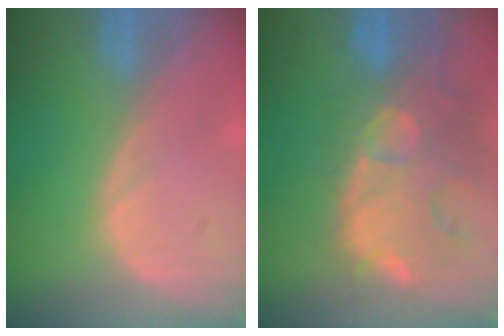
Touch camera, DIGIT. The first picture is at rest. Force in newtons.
{"total": 14.4, "press": 11.8, "slide": 8.3}